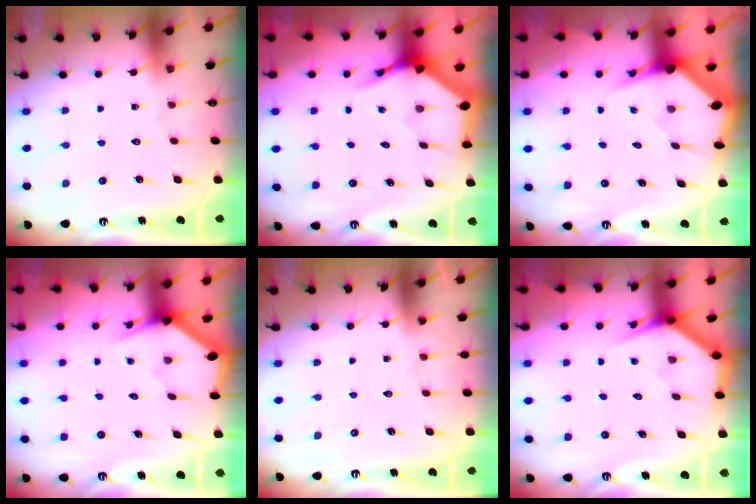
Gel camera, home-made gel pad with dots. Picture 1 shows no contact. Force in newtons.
{"total": 4.0, "press": 4.0, "slide": 0.5}
{"total": 3.7, "press": 3.7, "slide": 0.2}
{"total": 3.1, "press": 3.1, "slide": 0.2}
{"total": 0.0}
{"total": 3.5, "press": 3.5, "slide": 0.3}